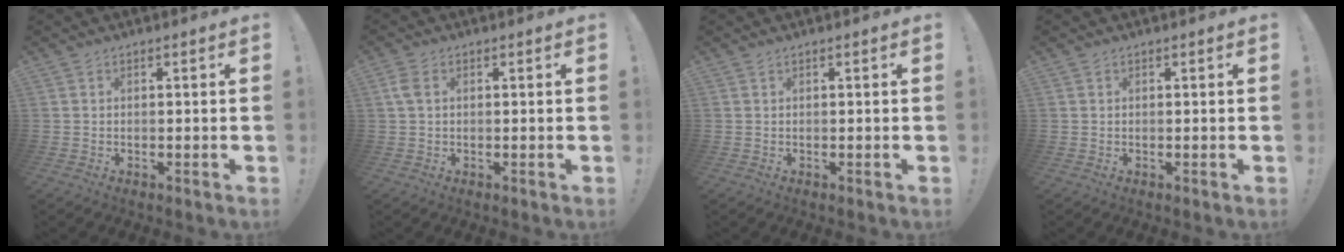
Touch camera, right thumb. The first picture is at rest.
{"total": 2.8, "force": [0.9, 1.6, 2.2], "torque": [-0.039, 0.003, 0.015]}
{"total": 0.0}
{"total": 0.0}